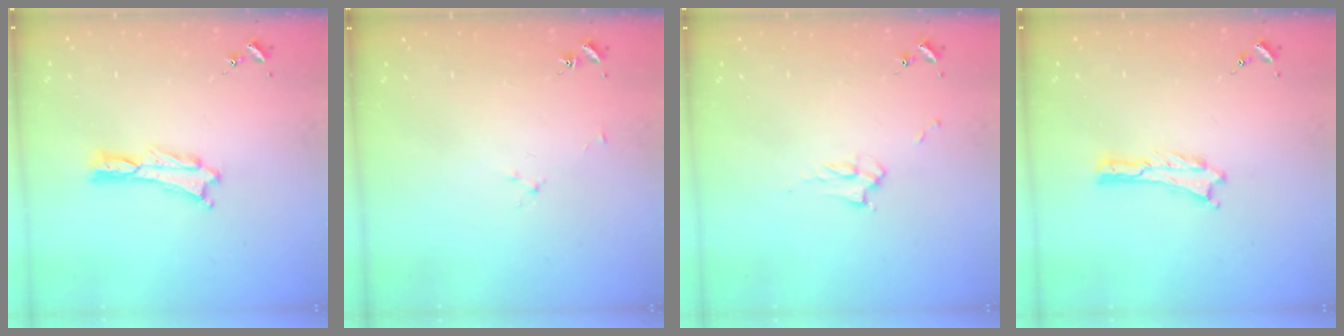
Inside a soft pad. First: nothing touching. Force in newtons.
{"total": 1.9, "press": 1.9, "slide": 0.3}
{"total": 3.2, "press": 3.1, "slide": 0.5}
{"total": 0.0}